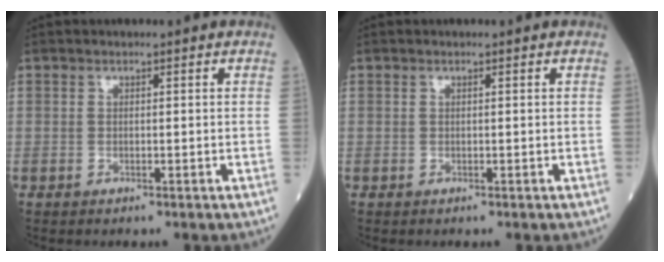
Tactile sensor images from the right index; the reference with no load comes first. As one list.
[{"total": 0.0}]